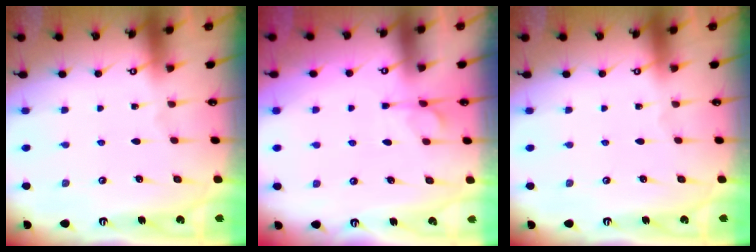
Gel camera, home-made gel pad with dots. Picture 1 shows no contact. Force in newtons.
{"total": 1.6, "press": 0.8, "slide": 1.3}
{"total": 0.0}